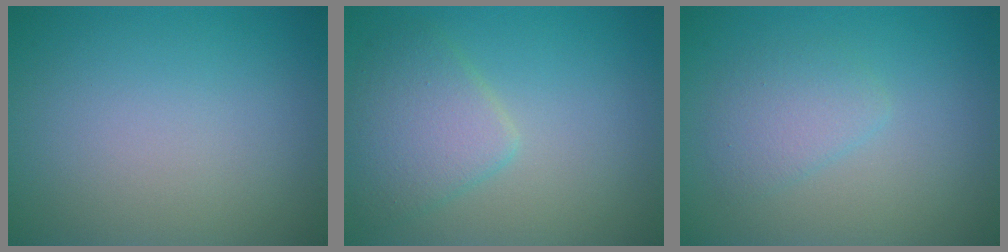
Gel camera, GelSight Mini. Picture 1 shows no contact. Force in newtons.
{"total": 3.7, "press": 3.7, "slide": 0.2}
{"total": 2.1, "press": 2.1, "slide": 0.1}